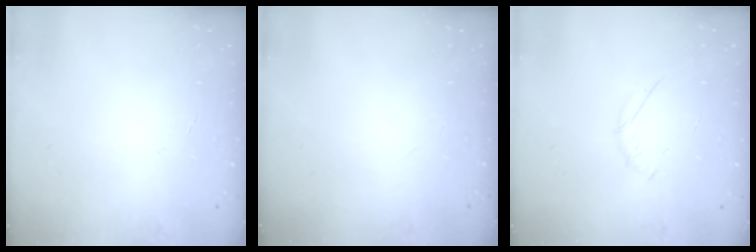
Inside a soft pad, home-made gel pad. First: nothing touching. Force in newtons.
{"total": 0.0}
{"total": 1.9, "press": 1.8, "slide": 0.6}